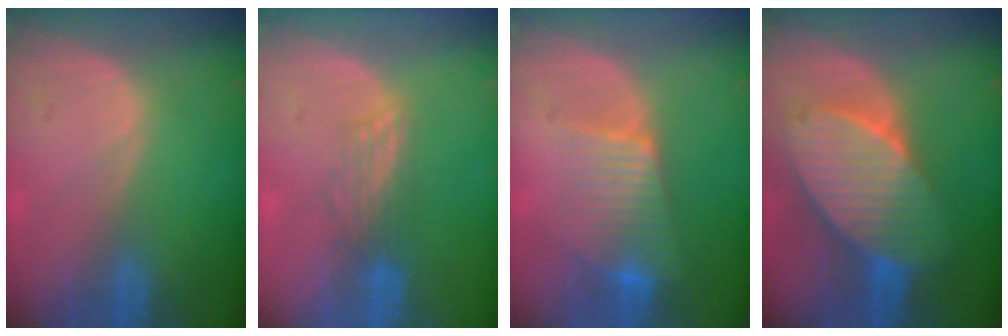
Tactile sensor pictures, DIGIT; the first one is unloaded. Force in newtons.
{"total": 2.7, "press": 2.7, "slide": 0.4}
{"total": 7.3, "press": 6.4, "slide": 3.4}
{"total": 9.8, "press": 9.8, "slide": 0.4}